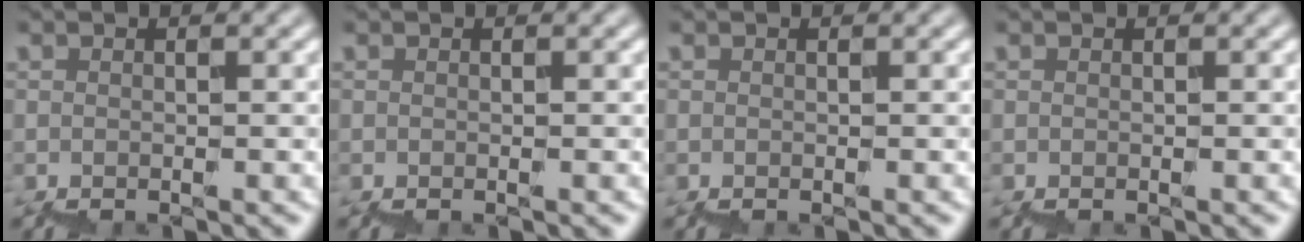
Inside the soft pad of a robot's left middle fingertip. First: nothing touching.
{"total": 0.0}
{"total": 0.0}
{"total": 0.0}